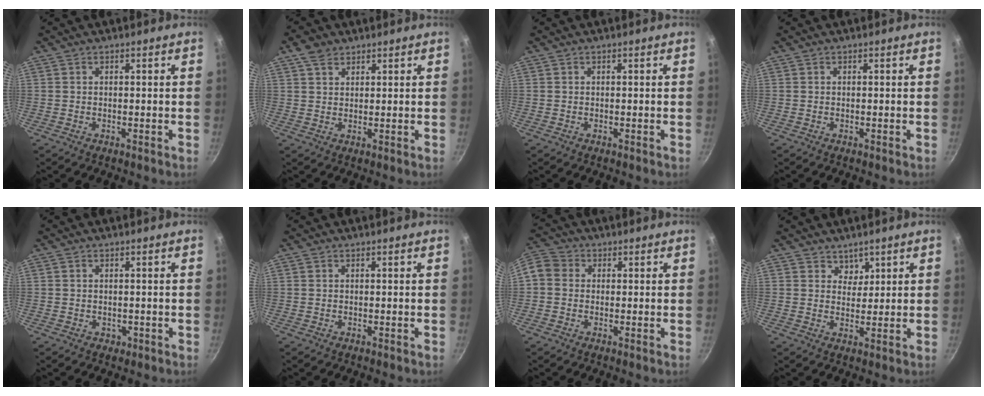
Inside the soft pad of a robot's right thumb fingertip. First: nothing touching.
{"total": 3.9, "force": [2.5, 2.5, 1.6], "torque": [-0.021, -0.006, 0.048]}
{"total": 0.0}
{"total": 0.0}
{"total": 1.0, "force": [-0.1, 1.0, 0.3], "torque": [0.001, 0.001, 0.002]}
{"total": 0.0}
{"total": 7.6, "force": [0.5, 6.8, 3.3], "torque": [-0.062, 0.020, -0.010]}
{"total": 2.8, "force": [2.0, 2.0, 0.1], "torque": [0.017, -0.018, 0.030]}